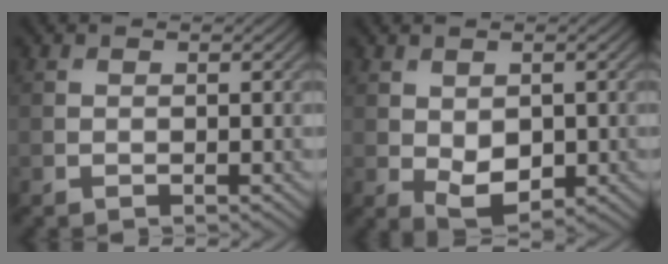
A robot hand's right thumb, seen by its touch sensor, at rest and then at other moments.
{"total": 4.2, "force": [-0.5, 2.6, 3.3], "torque": [-0.065, -0.010, 0.000]}